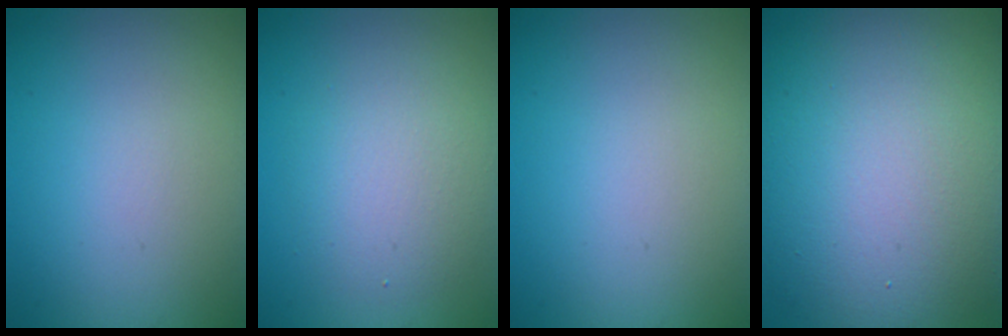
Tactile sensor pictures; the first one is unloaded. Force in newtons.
{"total": 3.8, "press": 3.8, "slide": 0.3}
{"total": 0.0}
{"total": 14.0, "press": 13.9, "slide": 0.9}